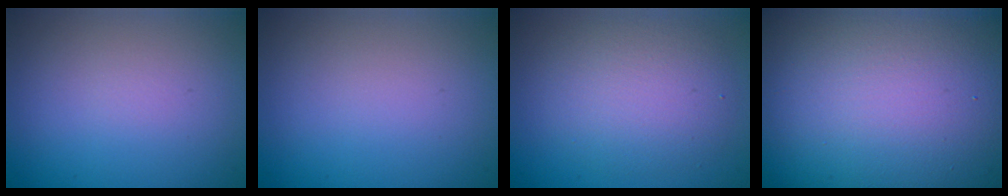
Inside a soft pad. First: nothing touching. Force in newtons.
{"total": 0.0}
{"total": 4.5, "press": 4.5, "slide": 0.2}
{"total": 25.8, "press": 25.7, "slide": 1.5}